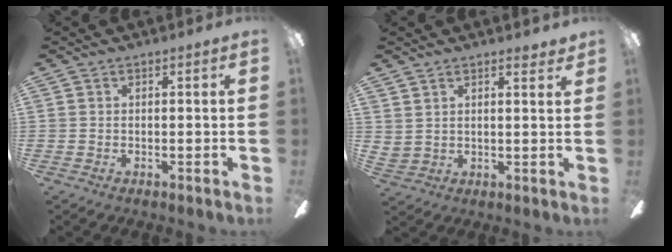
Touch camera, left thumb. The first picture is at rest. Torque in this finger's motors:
{"motor_torque": [-0.31, 1.03, 0.44, -0.41, 0.38]}